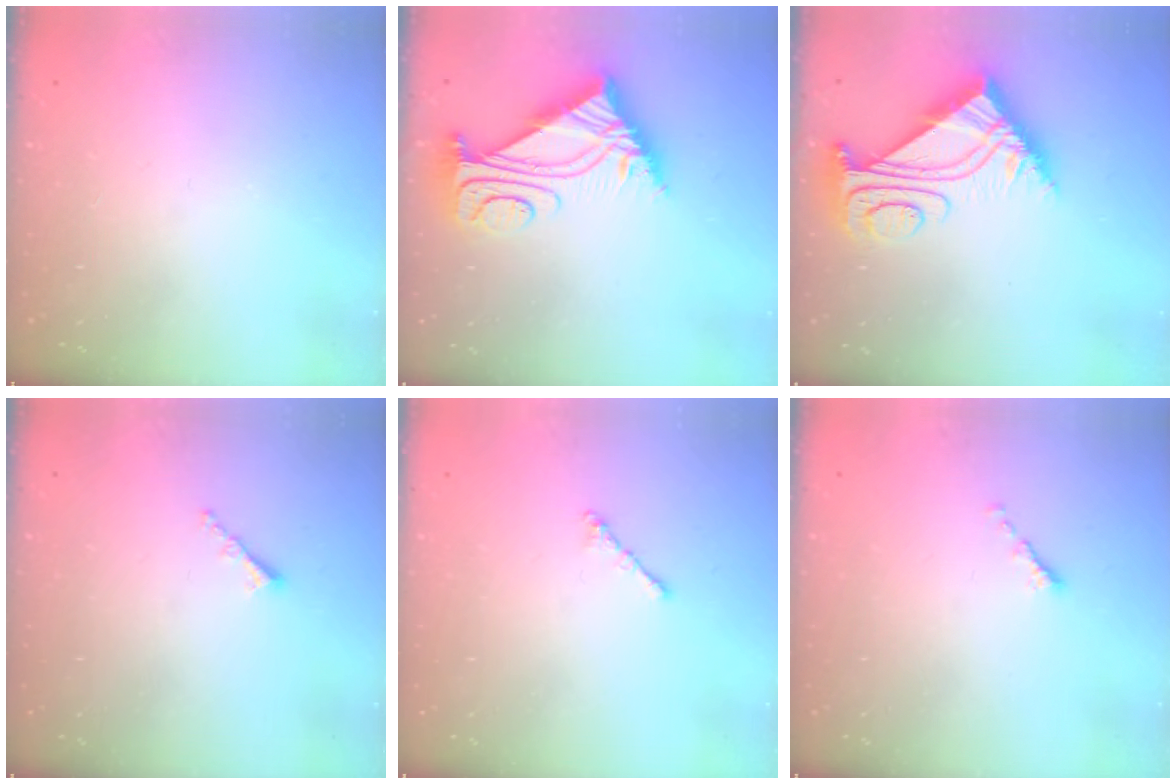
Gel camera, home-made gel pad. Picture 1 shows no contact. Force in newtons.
{"total": 8.2, "press": 8.2, "slide": 0.8}
{"total": 9.5, "press": 9.4, "slide": 1.1}
{"total": 1.0, "press": 0.9, "slide": 0.4}
{"total": 1.8, "press": 1.7, "slide": 0.6}
{"total": 0.6, "press": 0.5, "slide": 0.3}